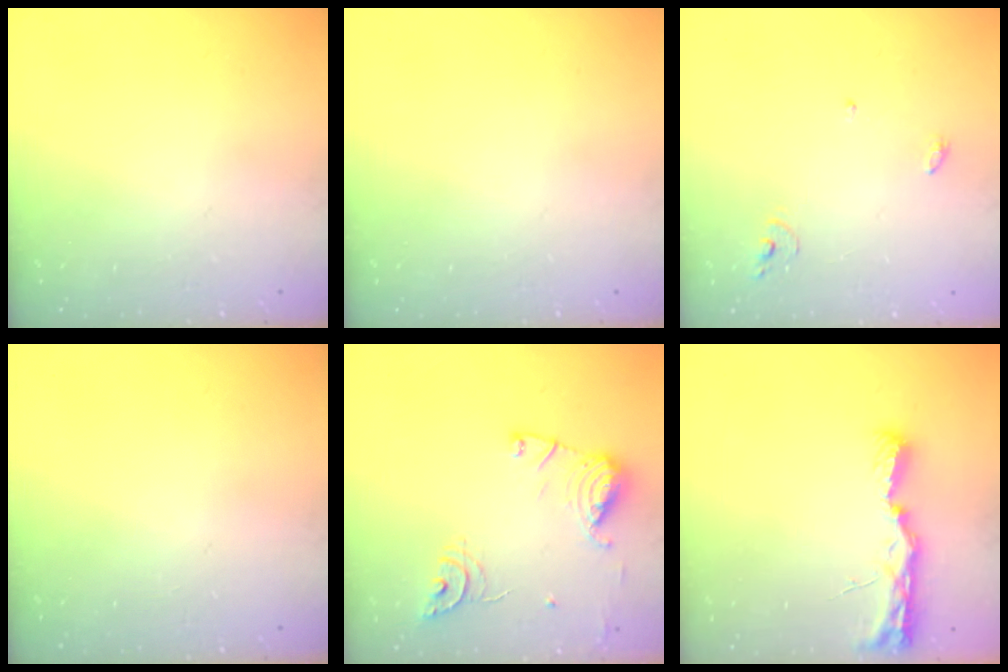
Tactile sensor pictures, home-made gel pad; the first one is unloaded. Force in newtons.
{"total": 0.0}
{"total": 3.8, "press": 3.8, "slide": 0.4}
{"total": 0.0}
{"total": 13.7, "press": 13.6, "slide": 1.5}
{"total": 10.7, "press": 9.7, "slide": 4.5}